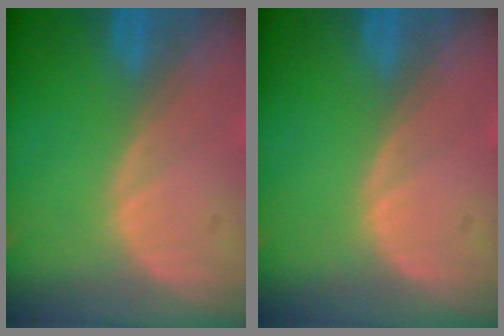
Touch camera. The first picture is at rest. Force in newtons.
{"total": 0.0}